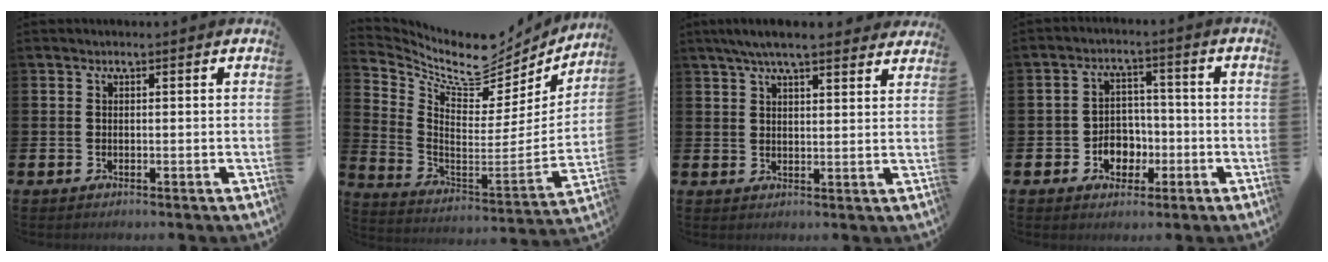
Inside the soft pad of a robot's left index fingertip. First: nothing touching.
{"total": 7.7, "force": [6.2, 3.7, 2.9], "torque": [-0.083, -0.058, 0.101]}
{"total": 6.0, "force": [5.3, 0.8, 2.6], "torque": [-0.058, -0.012, 0.096]}
{"total": 4.5, "force": [-1.6, 3.9, 1.6], "torque": [-0.030, 0.003, -0.036]}